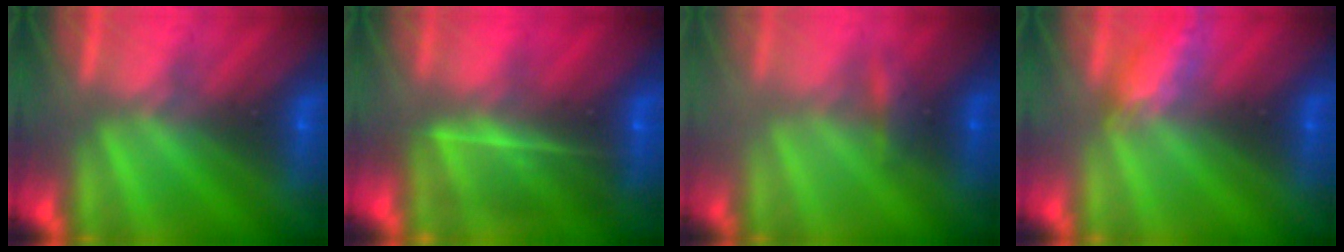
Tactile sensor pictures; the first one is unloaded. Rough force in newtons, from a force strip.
{"total": 8.6}
{"total": 2.2}
{"total": 2.4}